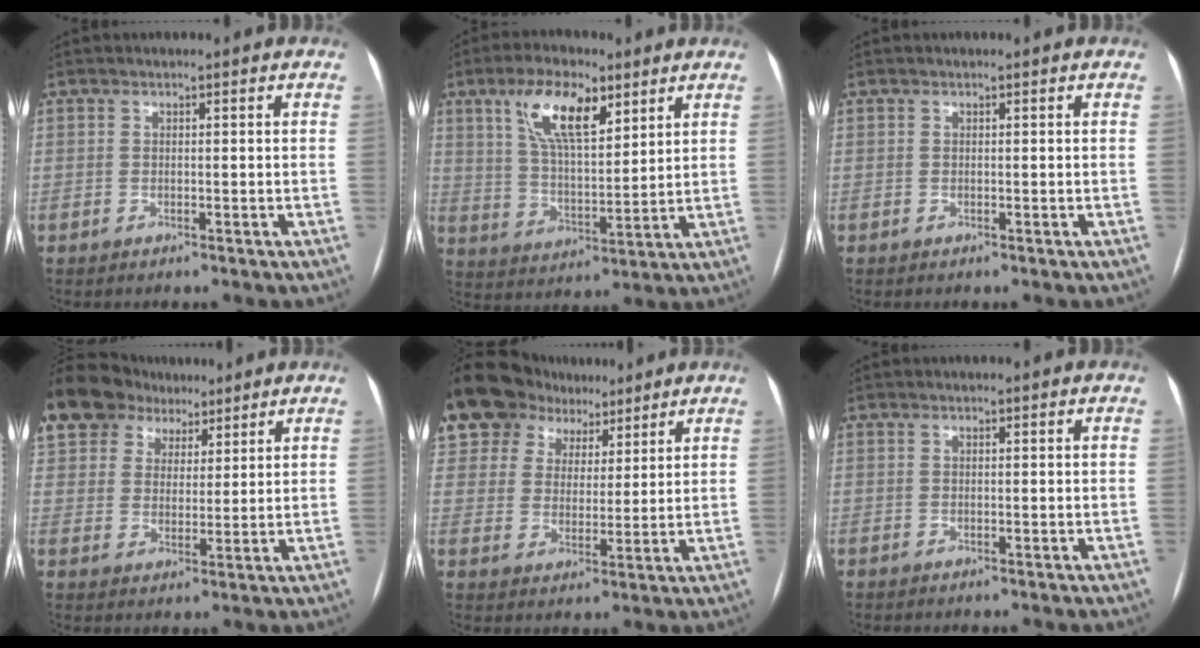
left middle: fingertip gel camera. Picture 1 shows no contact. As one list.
[{"total": 11.3, "force": [6.2, 4.0, 8.6], "torque": [-0.166, 0.013, 0.118]}, {"total": 2.9, "force": [-1.2, -2.2, -1.4], "torque": [0.018, -0.006, -0.014]}, {"total": 15.7, "force": [10.8, 10.2, 5.1], "torque": [-0.165, 0.052, 0.207]}, {"total": 17.1, "force": [12.1, 10.8, 5.2], "torque": [-0.166, 0.049, 0.226]}, {"total": 0.0}]